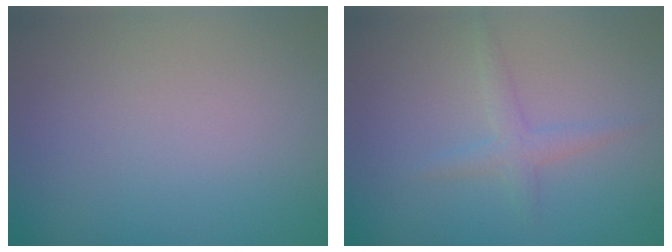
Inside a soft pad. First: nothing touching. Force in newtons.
{"total": 1.6, "press": 1.6, "slide": 0.1}